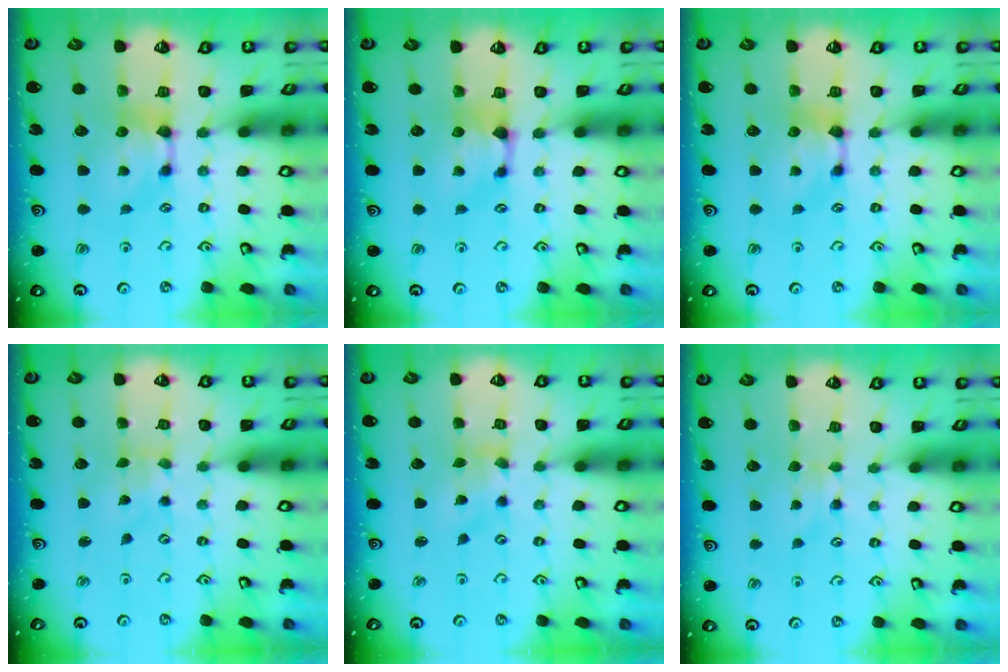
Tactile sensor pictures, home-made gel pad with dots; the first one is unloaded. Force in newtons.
{"total": 1.0, "press": 0.7, "slide": 0.6}
{"total": 0.0}
{"total": 3.9, "press": 3.8, "slide": 0.7}
{"total": 1.6, "press": 0.9, "slide": 1.4}
{"total": 2.4, "press": 2.4, "slide": 0.4}